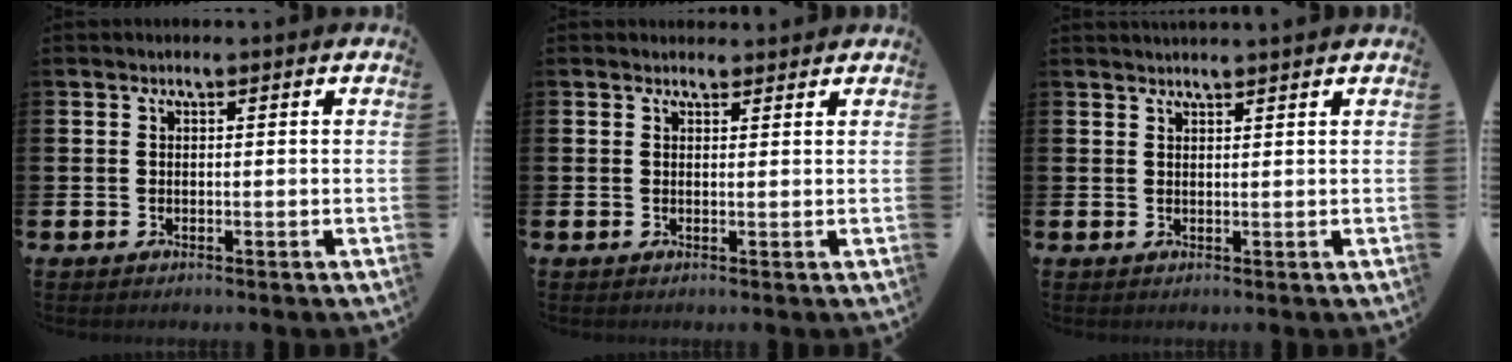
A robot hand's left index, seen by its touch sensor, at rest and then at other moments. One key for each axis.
{"total": 1.2, "fx": 1.2, "fy": 0.4, "fz": 0.0, "tx": 0.017, "ty": -0.005, "tz": 0.017}
{"total": 1.6, "fx": 1.6, "fy": -0.2, "fz": 0.0, "tx": 0.001, "ty": -0.006, "tz": 0.029}